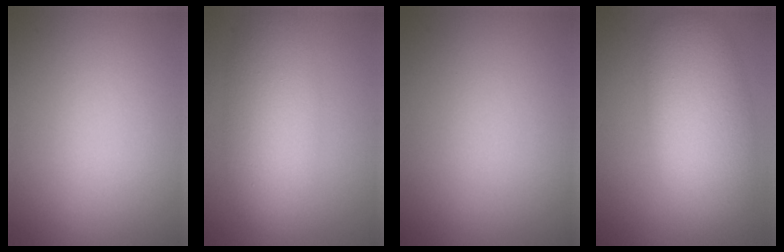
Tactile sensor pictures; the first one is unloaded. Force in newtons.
{"total": 5.6, "press": 5.6, "slide": 0.2}
{"total": 0.0}
{"total": 7.5, "press": 7.5, "slide": 0.3}